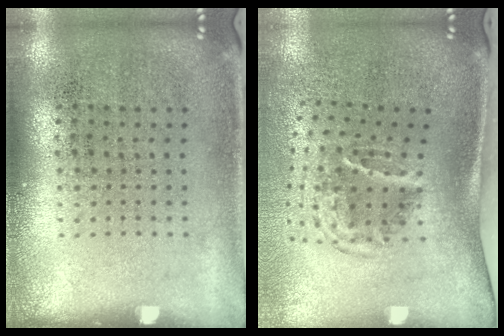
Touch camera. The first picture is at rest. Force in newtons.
{"total": 1.9, "press": 1.2, "slide": 1.5}